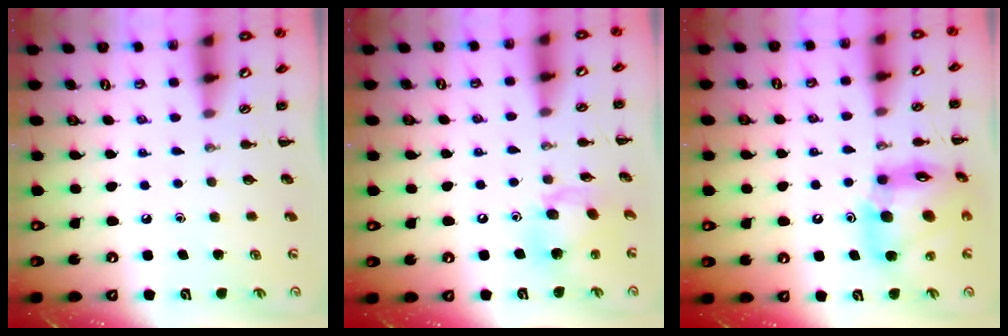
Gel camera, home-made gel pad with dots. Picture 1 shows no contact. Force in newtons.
{"total": 13.0, "press": 12.5, "slide": 3.3}
{"total": 15.2, "press": 14.6, "slide": 4.3}